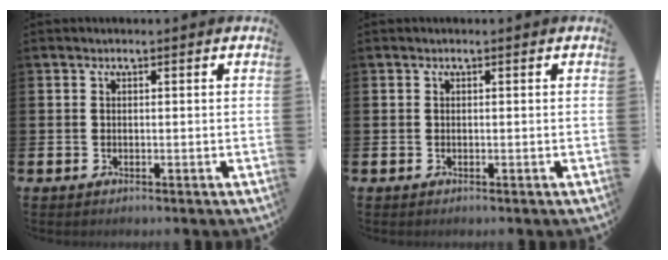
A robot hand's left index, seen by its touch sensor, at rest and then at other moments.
{"total": 0.0}